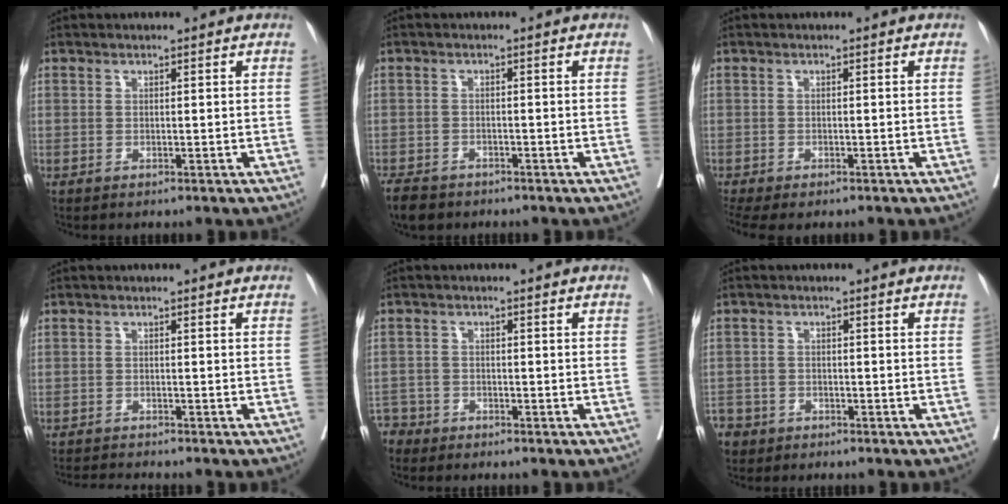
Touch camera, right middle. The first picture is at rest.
{"total": 4.0, "force": [-3.3, 2.0, 1.3], "torque": [-0.023, -0.003, -0.054]}
{"total": 5.6, "force": [-3.9, 2.3, 3.2], "torque": [-0.070, -0.005, -0.061]}
{"total": 3.2, "force": [-3.1, -0.7, 0.5], "torque": [-0.003, -0.015, -0.051]}
{"total": 3.1, "force": [-2.7, 1.2, -0.8], "torque": [0.010, -0.002, -0.059]}
{"total": 4.6, "force": [-3.4, 3.0, 0.2], "torque": [-0.010, 0.003, -0.065]}